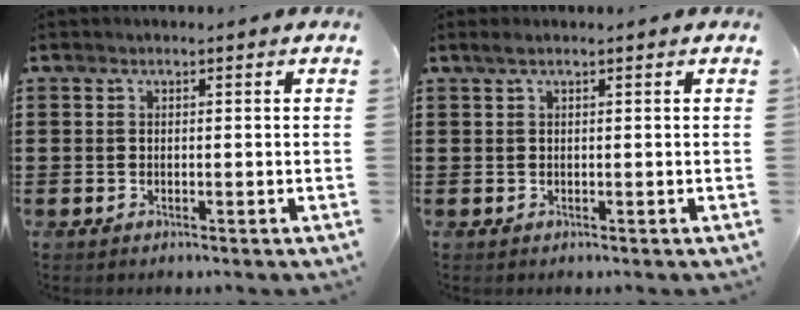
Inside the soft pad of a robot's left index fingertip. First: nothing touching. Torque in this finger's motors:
{"motor_torque": [0.07, -0.07, 0.06, 0.03]}